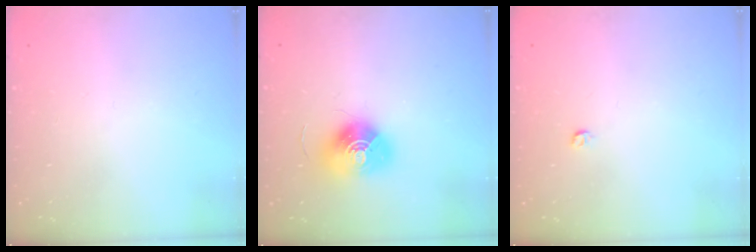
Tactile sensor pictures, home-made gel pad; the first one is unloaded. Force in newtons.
{"total": 12.7, "press": 12.7, "slide": 0.5}
{"total": 3.1, "press": 3.1, "slide": 0.5}